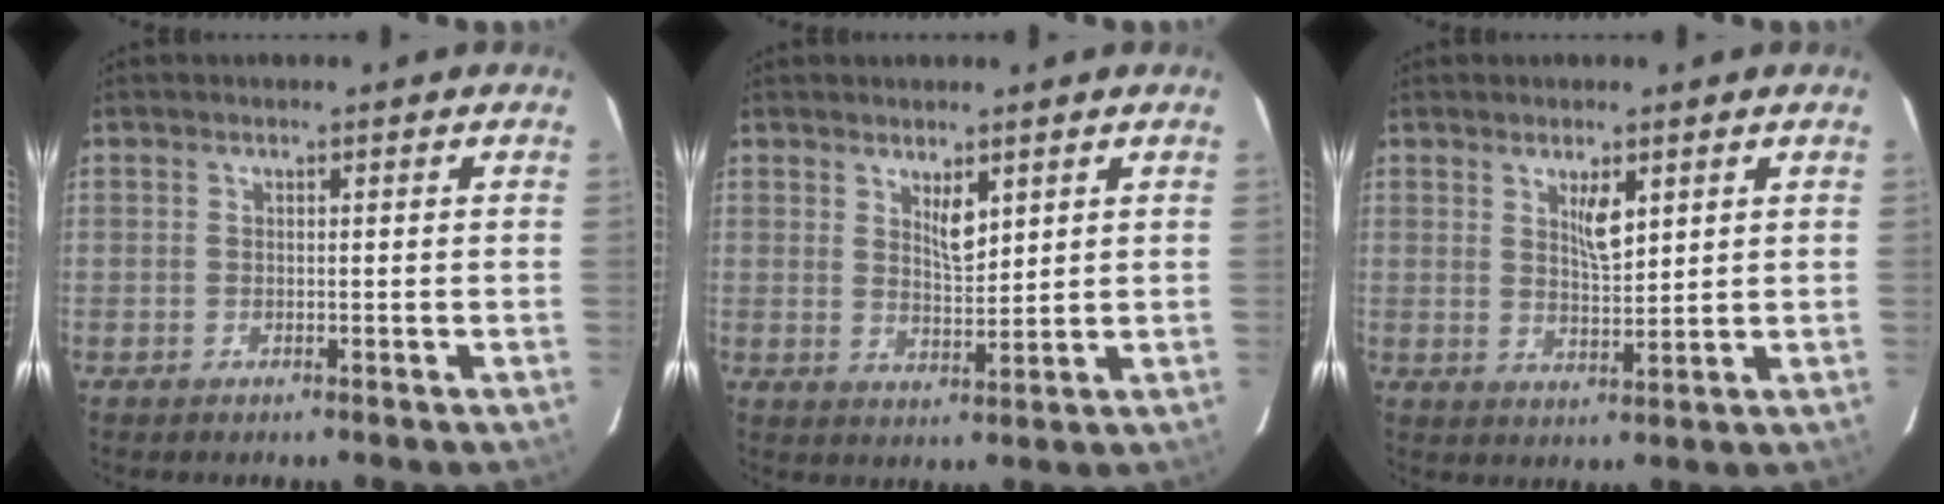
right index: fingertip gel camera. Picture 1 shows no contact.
{"total": 3.6, "force": [2.1, 1.0, 2.8], "torque": [-0.052, -0.007, 0.042]}
{"total": 4.0, "force": [2.0, 1.0, 3.3], "torque": [-0.062, -0.005, 0.039]}